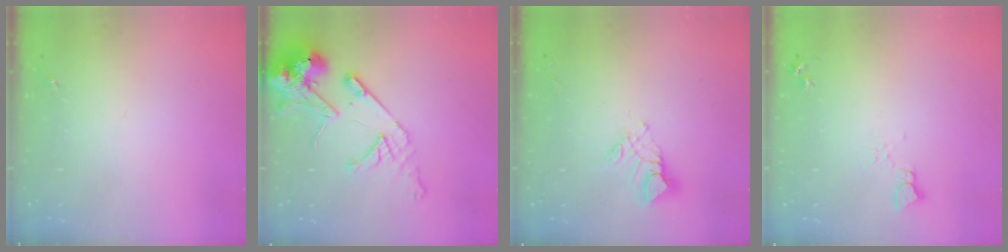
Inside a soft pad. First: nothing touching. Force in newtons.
{"total": 15.7, "press": 15.5, "slide": 2.3}
{"total": 9.7, "press": 9.6, "slide": 0.8}
{"total": 3.5, "press": 3.5, "slide": 0.4}